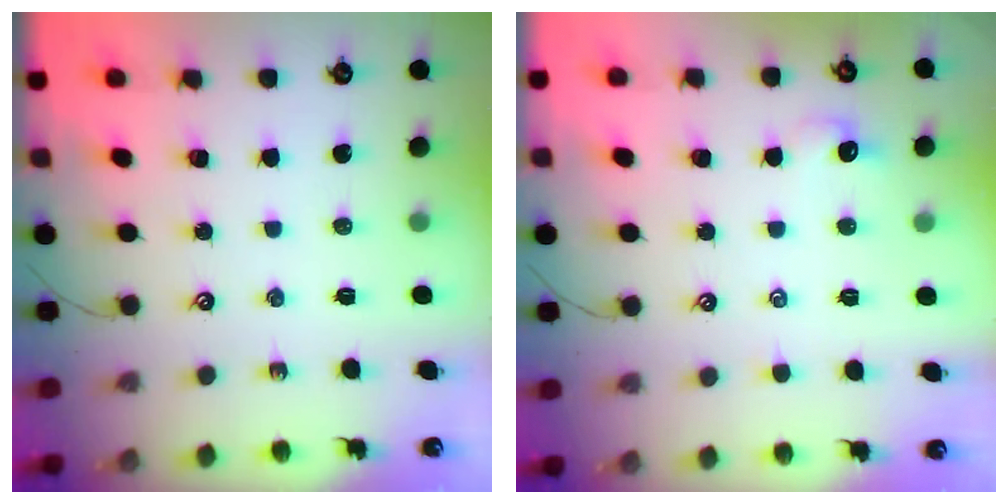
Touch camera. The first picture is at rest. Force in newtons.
{"total": 1.0, "press": 0.8, "slide": 0.6}